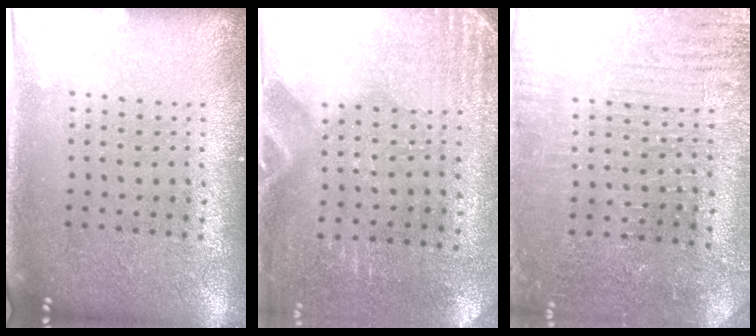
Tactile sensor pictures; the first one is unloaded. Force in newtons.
{"total": 2.9, "press": 2.5, "slide": 1.3}
{"total": 3.0, "press": 2.9, "slide": 0.6}